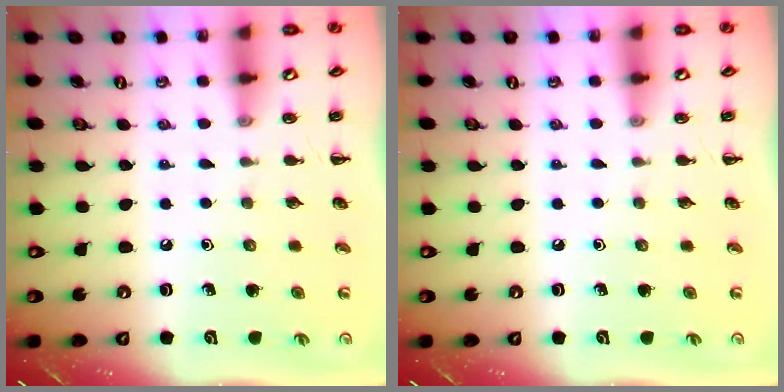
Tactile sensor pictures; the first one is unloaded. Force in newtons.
{"total": 0.0}